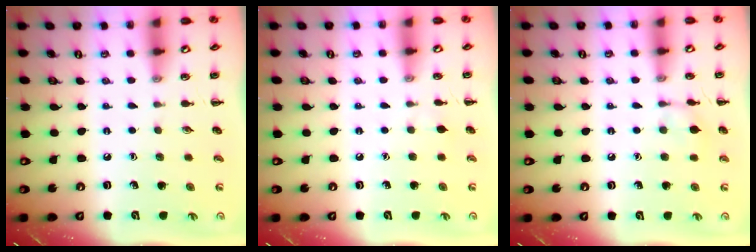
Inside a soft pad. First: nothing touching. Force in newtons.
{"total": 2.8, "press": 2.6, "slide": 1.1}
{"total": 7.7, "press": 7.4, "slide": 1.9}